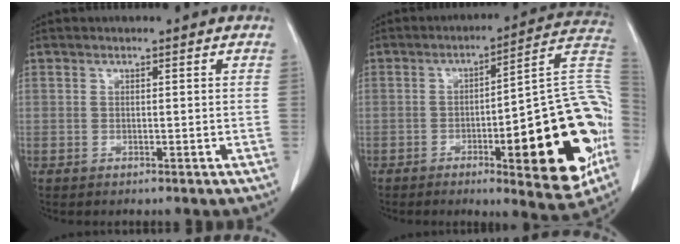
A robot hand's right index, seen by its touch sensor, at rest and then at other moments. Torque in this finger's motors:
{"motor_torque": [1.94, -0.20, 0.95, 0.11]}